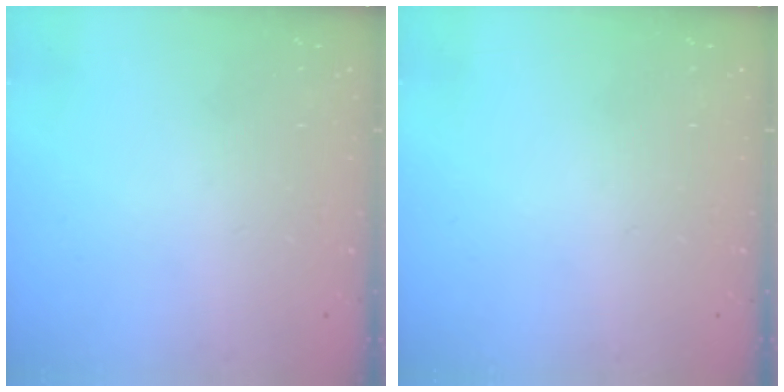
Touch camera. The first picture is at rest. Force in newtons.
{"total": 0.0}